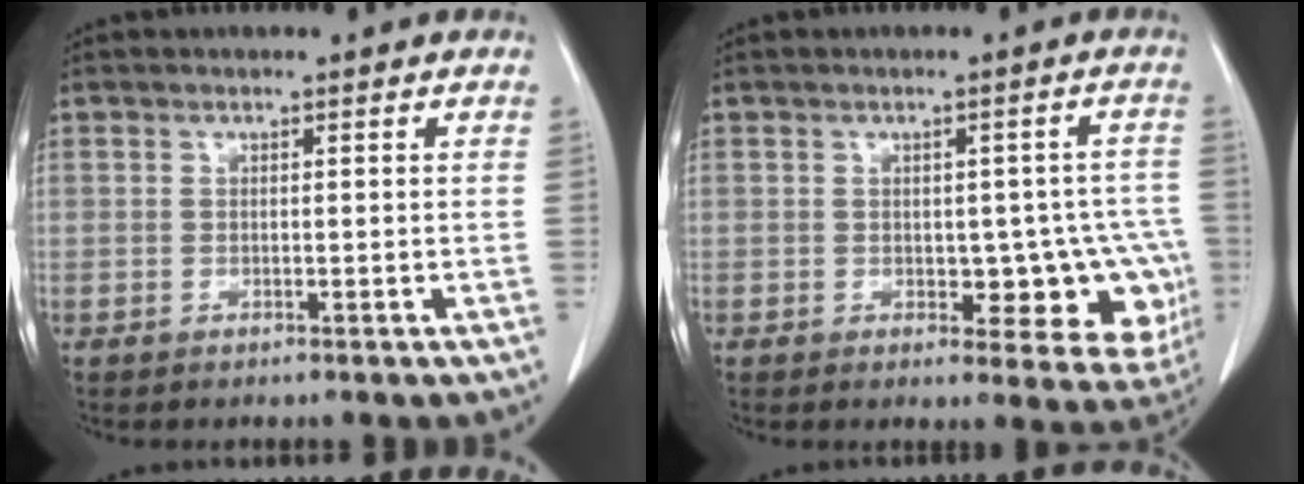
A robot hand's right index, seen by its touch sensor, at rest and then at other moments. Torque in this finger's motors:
{"motor_torque": [0.26, -0.04, 0.13, 0.02]}